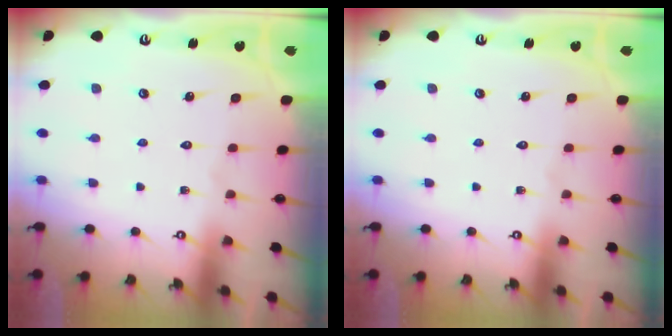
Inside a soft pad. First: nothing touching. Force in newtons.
{"total": 0.0}